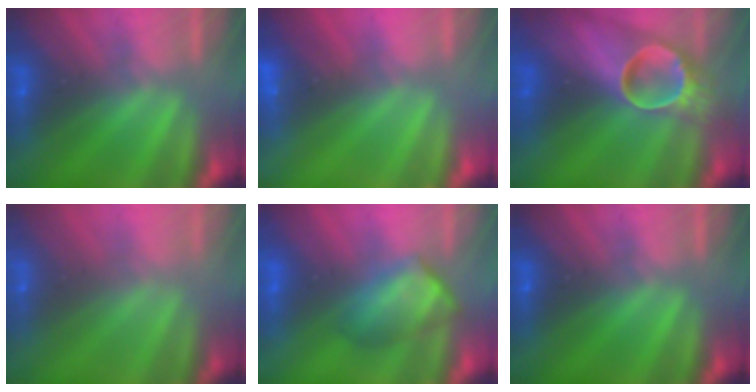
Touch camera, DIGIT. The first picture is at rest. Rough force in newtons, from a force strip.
{"total": 2.3}
{"total": 6.9}
{"total": 7.4}
{"total": 4.8}
{"total": 0.0}